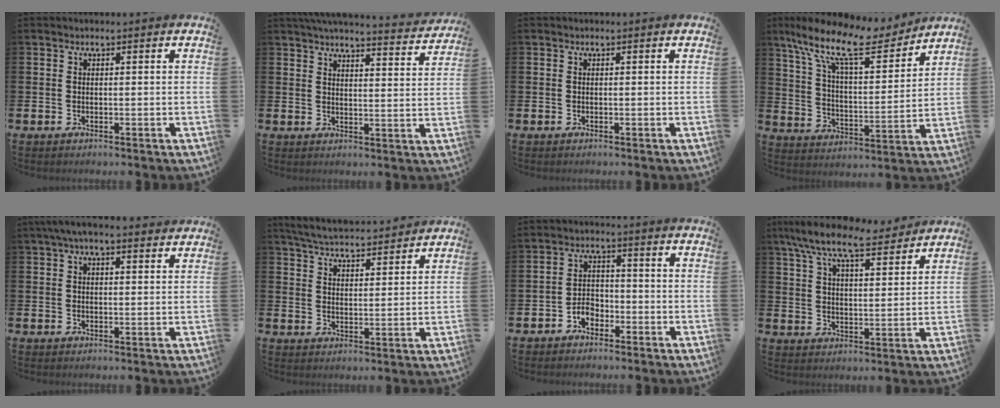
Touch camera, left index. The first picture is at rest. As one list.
[{"total": 4.8, "force": [4.7, 0.1, 0.8], "torque": [-0.014, -0.038, 0.077]}, {"total": 0.0}, {"total": 13.4, "force": [10.4, 4.4, 7.2], "torque": [-0.156, -0.063, 0.174]}, {"total": 4.1, "force": [3.4, 0.8, 2.1], "torque": [-0.041, -0.004, 0.060]}, {"total": 5.6, "force": [5.5, 0.5, 0.7], "torque": [-0.034, -0.035, 0.097]}, {"total": 3.0, "force": [-2.2, 1.8, 0.8], "torque": [-0.021, 0.009, -0.047]}, {"total": 9.4, "force": [8.3, 2.1, 3.9], "torque": [-0.089, -0.047, 0.143]}]